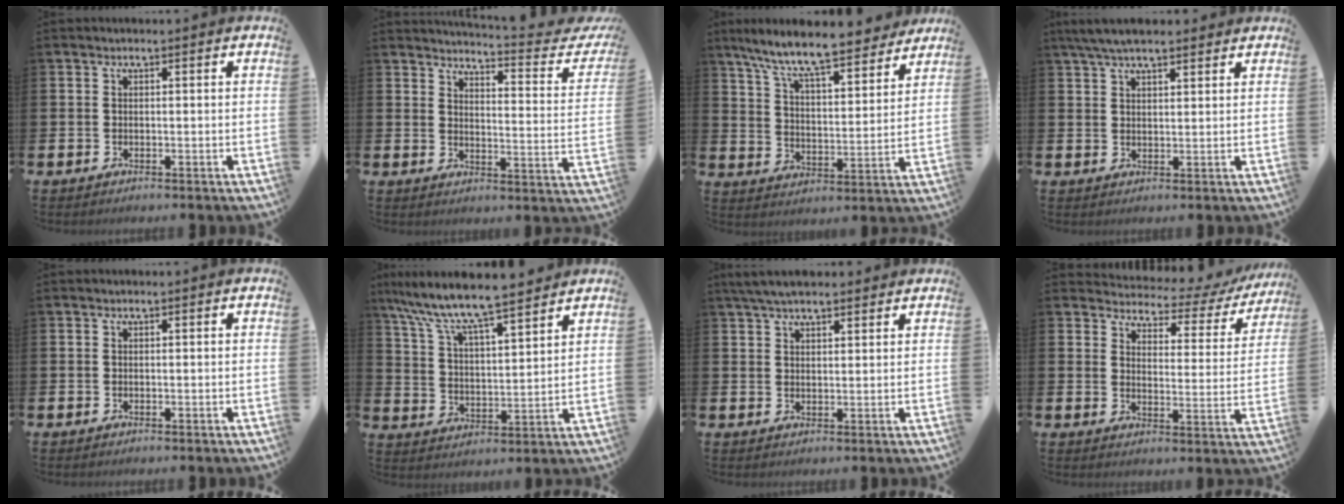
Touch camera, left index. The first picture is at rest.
{"total": 3.8, "force": [3.6, 0.1, 1.3], "torque": [-0.022, -0.045, 0.046]}
{"total": 10.1, "force": [9.2, 1.4, 4.0], "torque": [-0.110, -0.062, 0.156]}
{"total": 5.4, "force": [4.7, 1.2, 2.3], "torque": [-0.050, -0.011, 0.086]}
{"total": 0.0}
{"total": 9.3, "force": [8.5, 0.7, 3.8], "torque": [-0.110, -0.053, 0.145]}
{"total": 4.7, "force": [4.2, 1.3, 1.7], "torque": [-0.039, -0.008, 0.078]}
{"total": 3.9, "force": [3.4, 1.6, 0.9], "torque": [-0.033, -0.035, 0.049]}